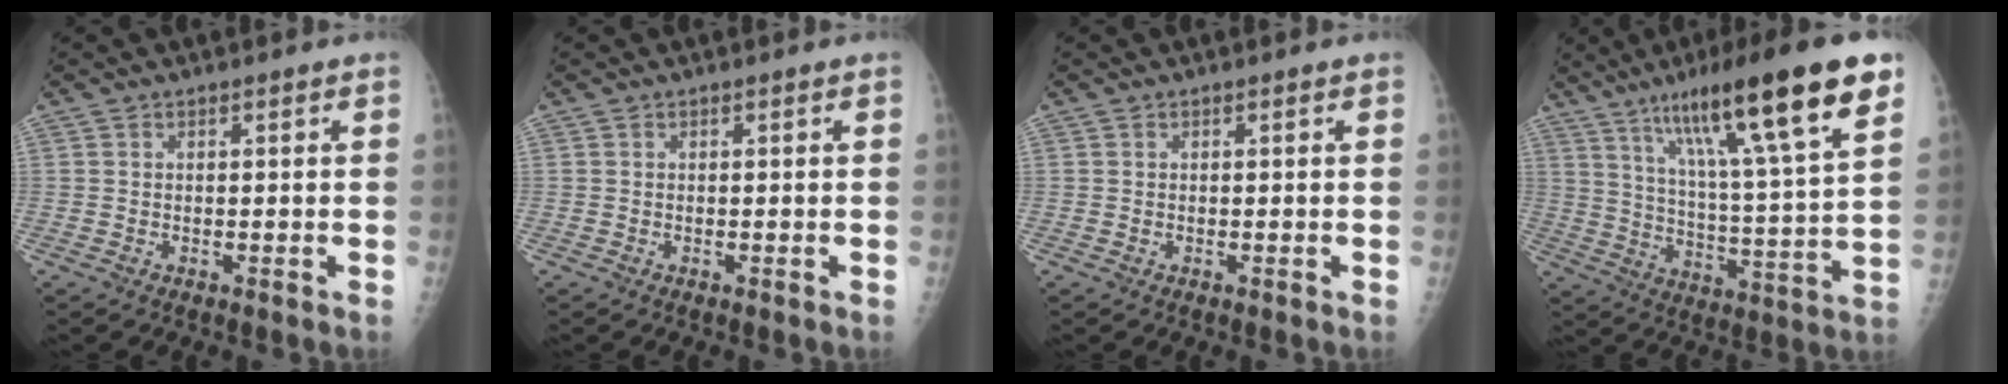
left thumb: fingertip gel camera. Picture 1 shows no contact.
{"total": 0.0}
{"total": 0.0}
{"total": 23.7, "force": [13.6, 3.1, 19.1], "torque": [-0.294, -0.033, 0.219]}